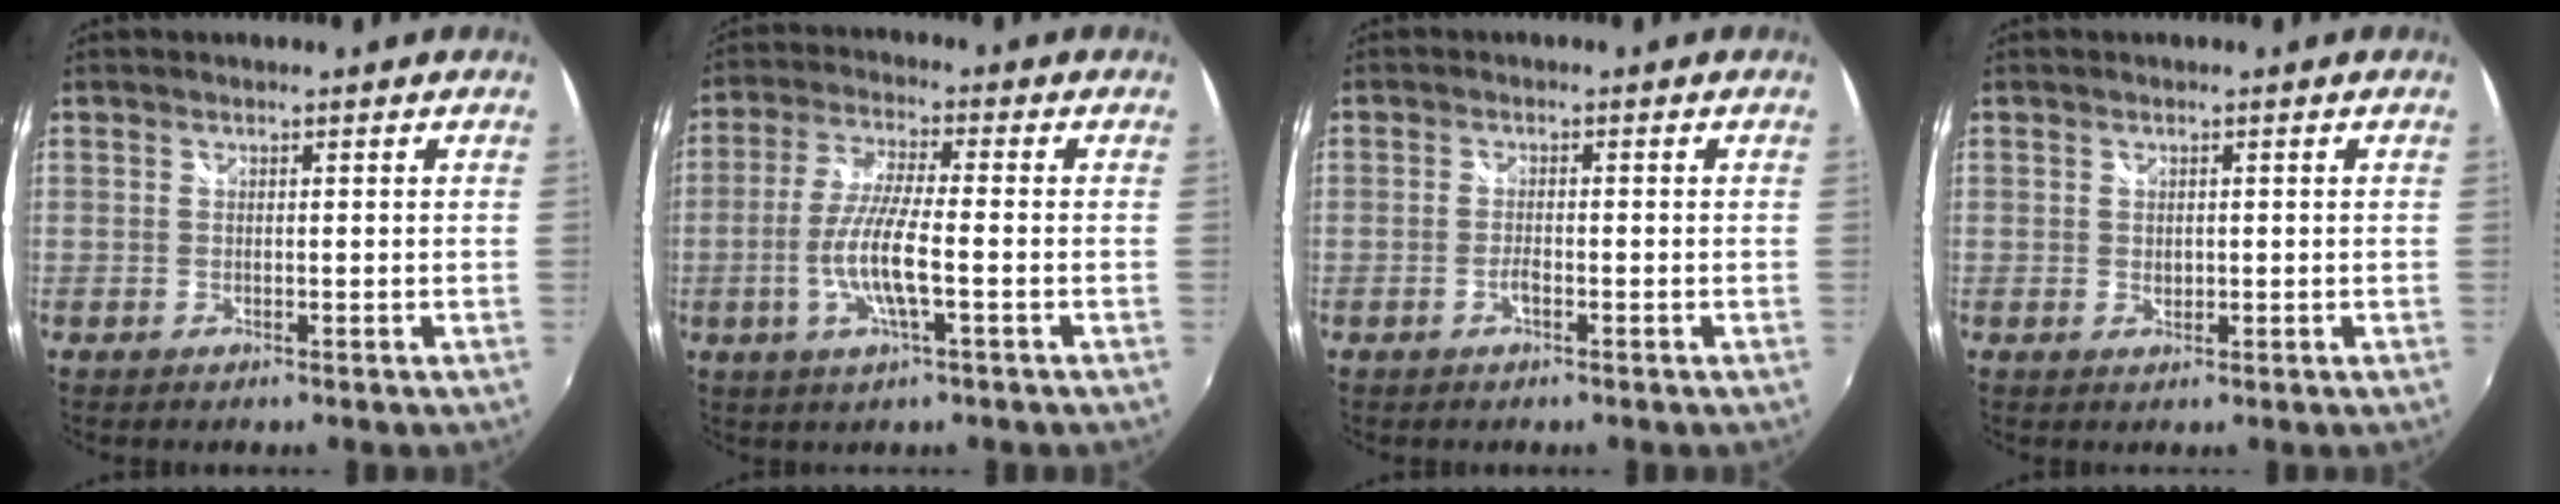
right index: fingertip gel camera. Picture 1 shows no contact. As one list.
[{"total": 9.2, "force": [-2.5, 1.3, 8.7], "torque": [-0.179, -0.006, -0.049]}, {"total": 1.7, "force": [-0.9, 0.4, 1.4], "torque": [-0.033, 0.000, -0.017]}, {"total": 1.2, "force": [0.1, 1.1, 0.7], "torque": [-0.011, -0.002, 0.002]}]